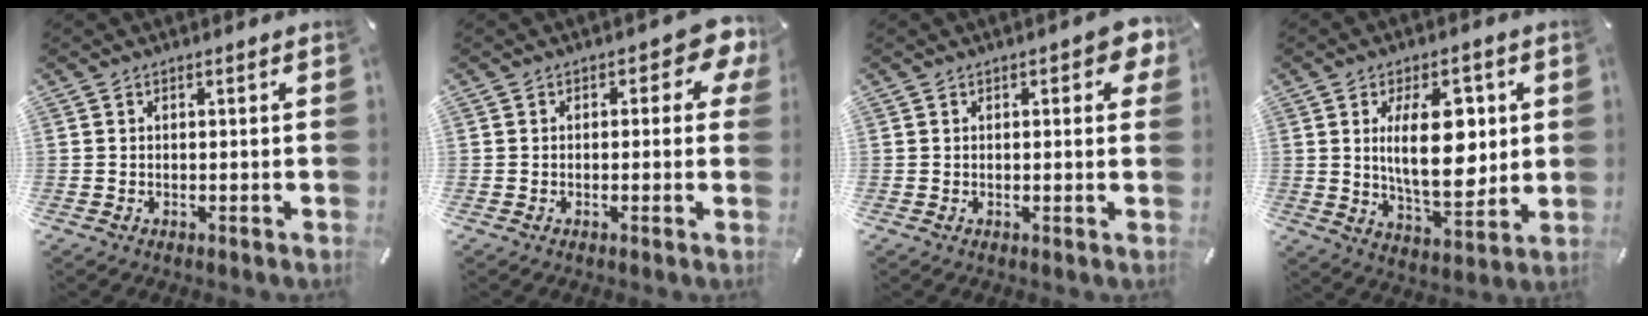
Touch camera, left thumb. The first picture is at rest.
{"total": 5.6, "force": [1.8, 3.0, 4.4], "torque": [-0.048, -0.004, 0.024]}
{"total": 4.0, "force": [1.4, 1.7, 3.3], "torque": [-0.045, -0.001, 0.019]}
{"total": 16.5, "force": [3.1, 8.5, 13.8], "torque": [-0.226, -0.010, 0.044]}